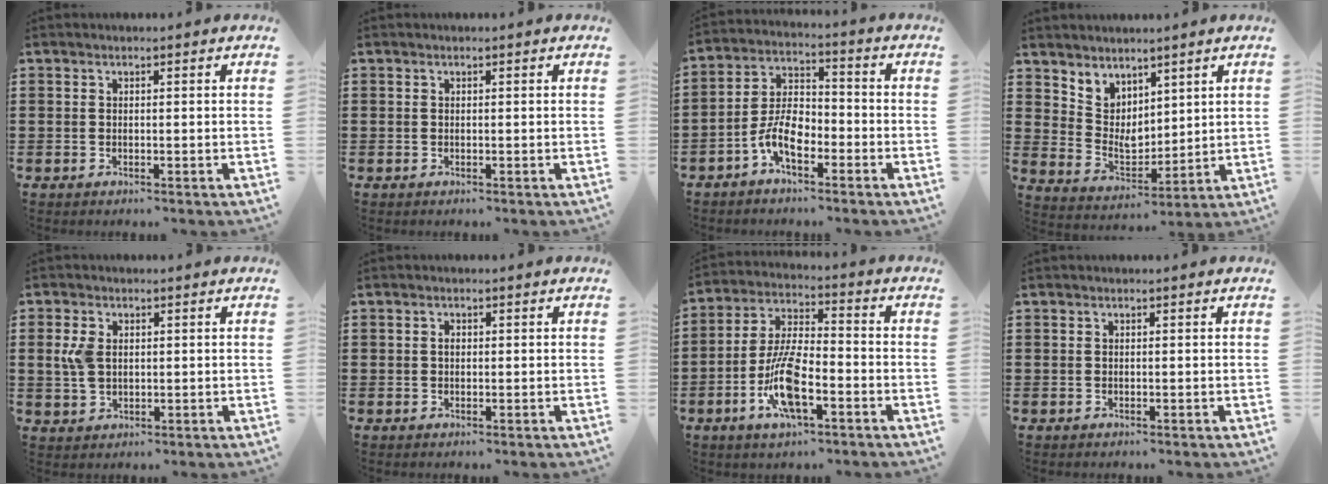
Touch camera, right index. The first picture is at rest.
{"total": 0.0}
{"total": 7.0, "force": [-3.5, 3.5, 5.0], "torque": [-0.119, 0.003, -0.072]}
{"total": 5.0, "force": [4.0, 2.9, -0.6], "torque": [-0.018, -0.023, 0.077]}
{"total": 4.2, "force": [0.7, 2.7, 3.2], "torque": [-0.084, 0.004, 0.008]}
{"total": 0.9, "force": [0.1, 0.6, 0.7], "torque": [-0.015, 0.002, 0.001]}
{"total": 10.4, "force": [-4.0, 3.5, 8.9], "torque": [-0.198, -0.003, -0.078]}
{"total": 0.0}